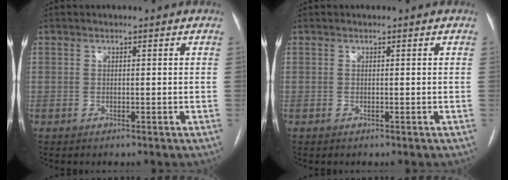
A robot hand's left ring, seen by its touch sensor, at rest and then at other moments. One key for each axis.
{"total": 0.0}